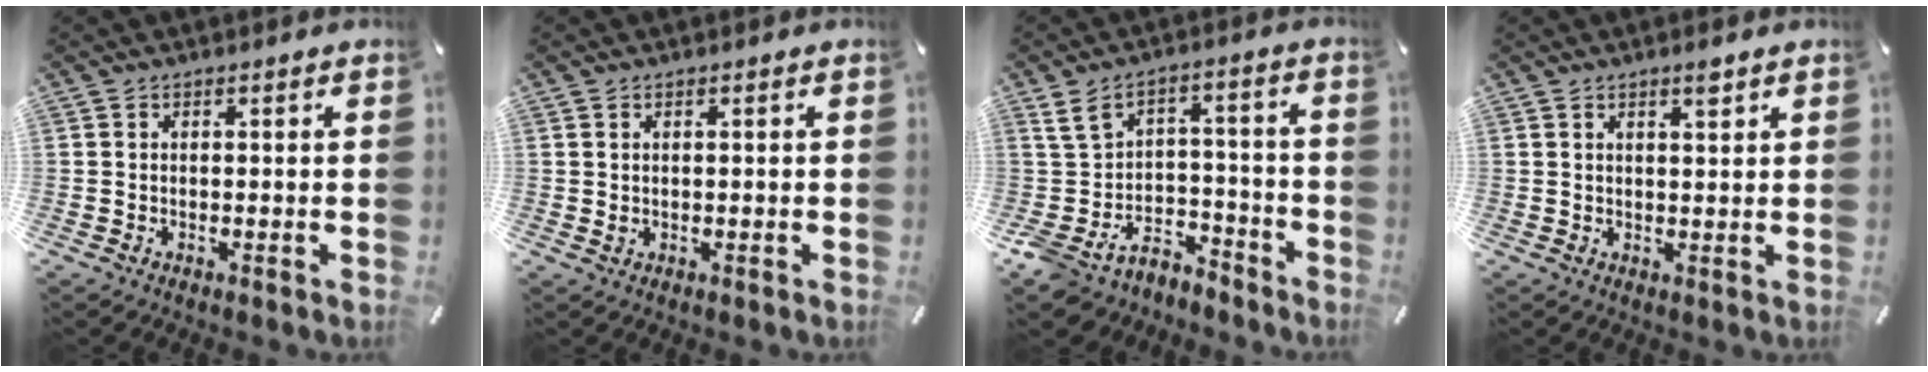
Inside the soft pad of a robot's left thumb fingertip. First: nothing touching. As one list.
[{"total": 0.7, "force": [0.1, 0.4, 0.5], "torque": [-0.009, 0.003, 0.001]}, {"total": 7.3, "force": [-1.1, 6.4, 3.3], "torque": [-0.065, 0.010, -0.018]}, {"total": 2.4, "force": [1.7, 0.5, 1.6], "torque": [-0.027, -0.001, 0.028]}]